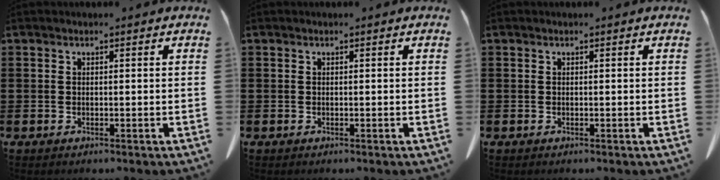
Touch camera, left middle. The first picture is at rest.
{"total": 0.0}
{"total": 0.0}